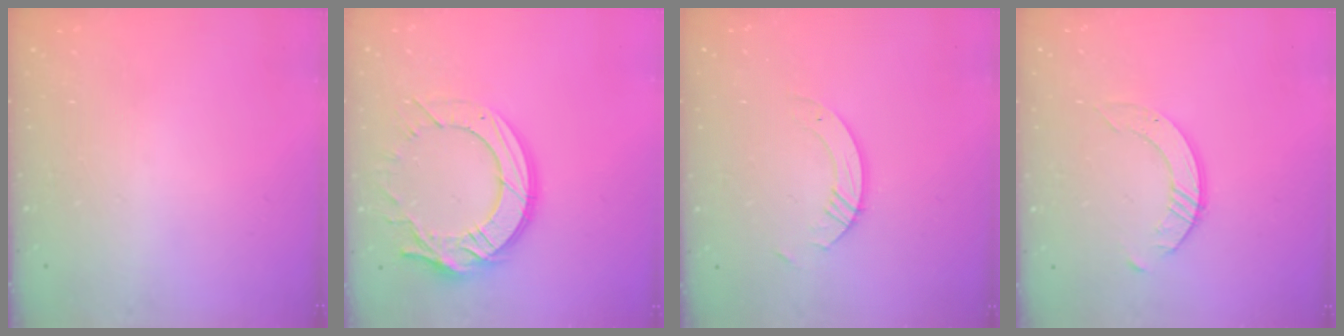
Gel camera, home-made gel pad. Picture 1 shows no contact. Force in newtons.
{"total": 17.4, "press": 17.3, "slide": 1.7}
{"total": 3.4, "press": 3.4, "slide": 0.3}
{"total": 2.5, "press": 2.5, "slide": 0.3}